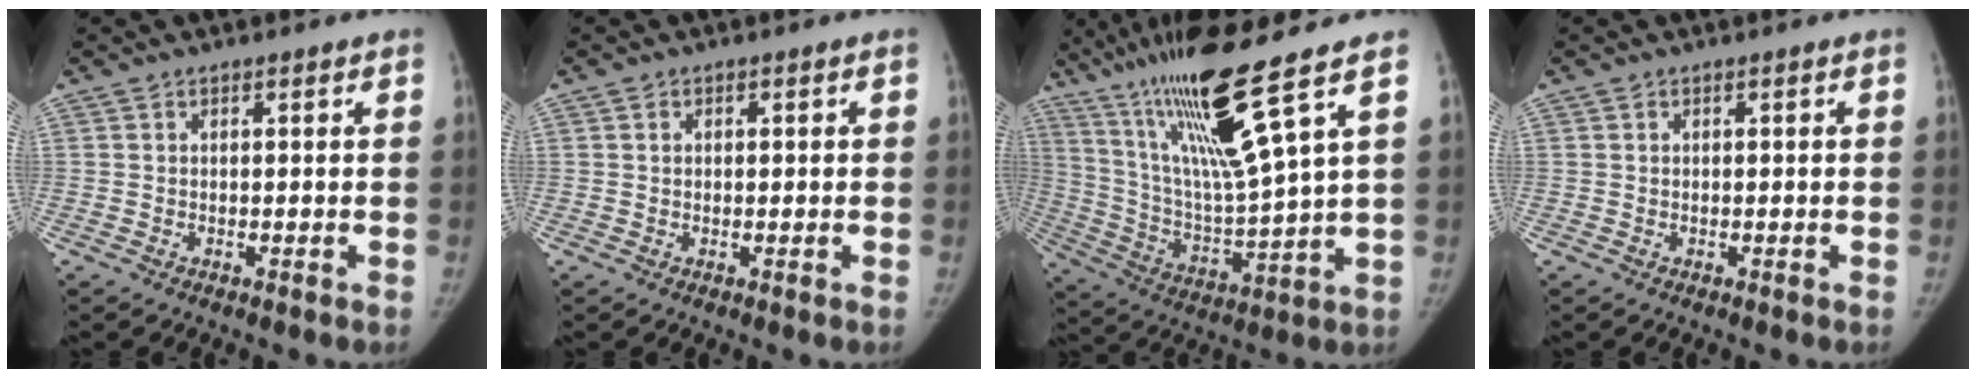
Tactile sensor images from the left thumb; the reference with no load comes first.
{"total": 1.0, "force": [0.2, 0.8, 0.6], "torque": [-0.005, 0.002, 0.002]}
{"total": 19.3, "force": [11.8, 0.2, 15.4], "torque": [-0.272, -0.058, 0.217]}
{"total": 0.0}